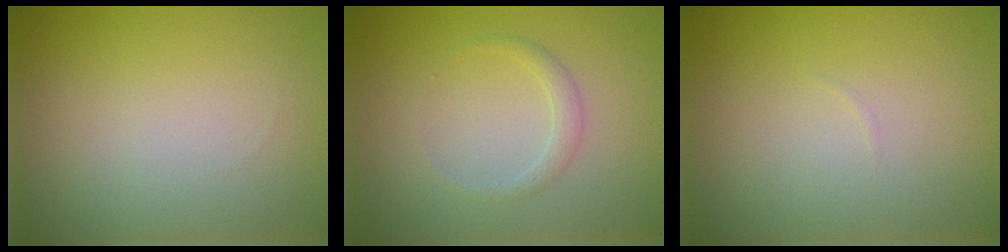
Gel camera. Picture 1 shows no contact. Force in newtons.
{"total": 1.2, "press": 1.2, "slide": 0.1}
{"total": 0.0}